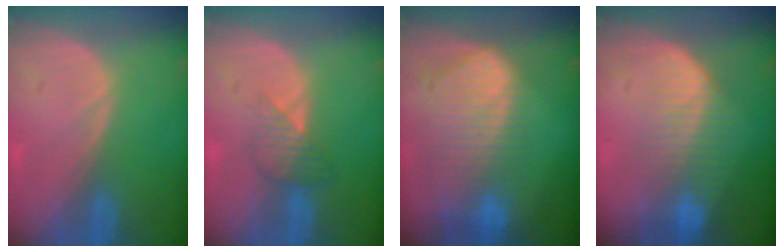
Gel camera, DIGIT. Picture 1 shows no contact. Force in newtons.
{"total": 3.4, "press": 3.2, "slide": 1.2}
{"total": 10.6, "press": 9.1, "slide": 5.4}
{"total": 8.1, "press": 7.0, "slide": 4.0}